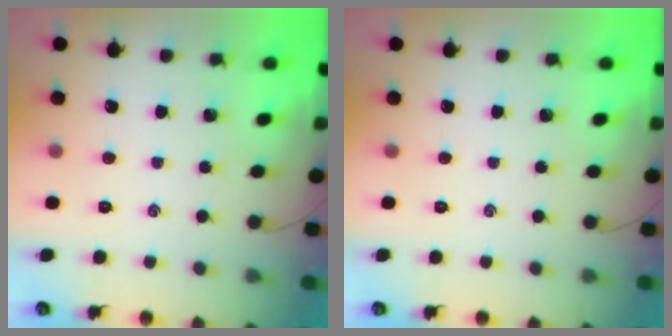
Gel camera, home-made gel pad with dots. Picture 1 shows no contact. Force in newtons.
{"total": 0.0}